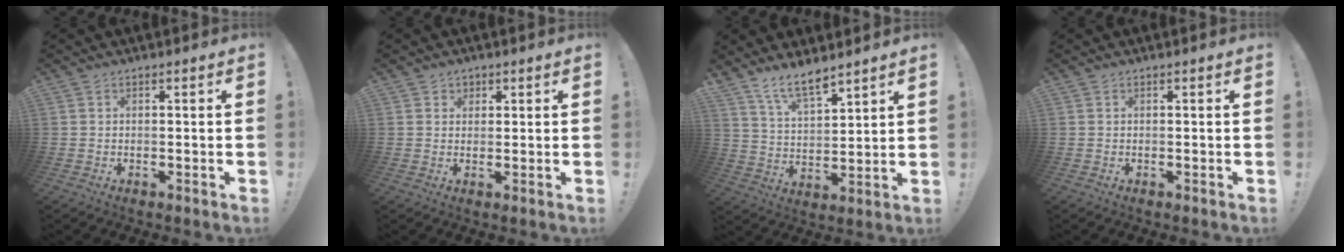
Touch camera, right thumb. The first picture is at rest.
{"total": 2.1, "force": [1.3, 1.7, 0.1], "torque": [0.009, -0.005, 0.021]}
{"total": 9.3, "force": [7.7, 2.9, 4.4], "torque": [-0.085, -0.053, 0.145]}
{"total": 0.0}